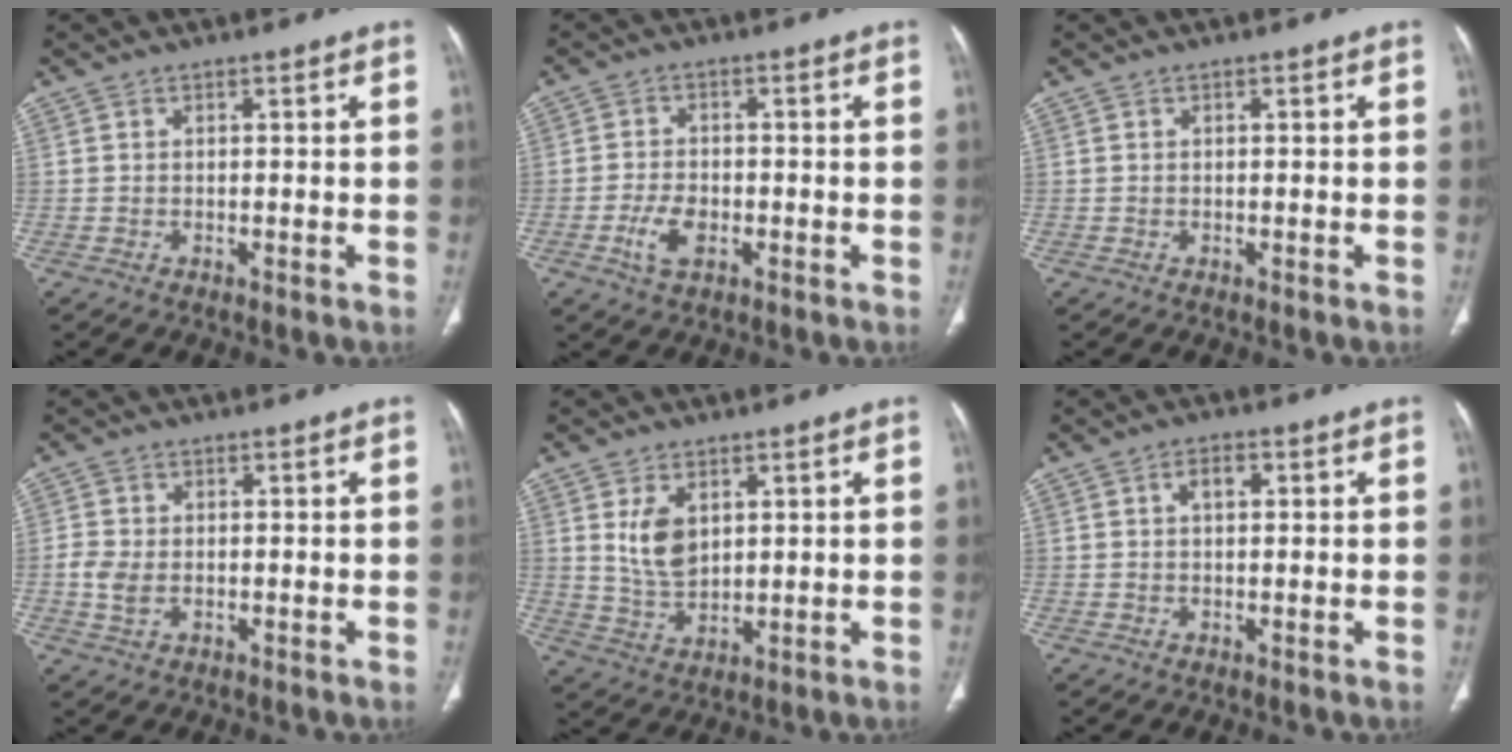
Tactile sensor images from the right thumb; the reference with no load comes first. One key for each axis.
{"total": 5.1, "fx": -1.9, "fy": 3.0, "fz": 3.7, "tx": -0.072, "ty": 0.009, "tz": -0.033}
{"total": 0.0}
{"total": 3.9, "fx": -0.6, "fy": 2.6, "fz": 2.8, "tx": -0.067, "ty": 0.005, "tz": -0.012}
{"total": 7.0, "fx": 2.3, "fy": 4.3, "fz": 5.0, "tx": -0.079, "ty": -0.016, "tz": 0.056}
{"total": 2.5, "fx": 0.6, "fy": 1.5, "fz": 1.9, "tx": -0.029, "ty": 0.011, "tz": 0.008}